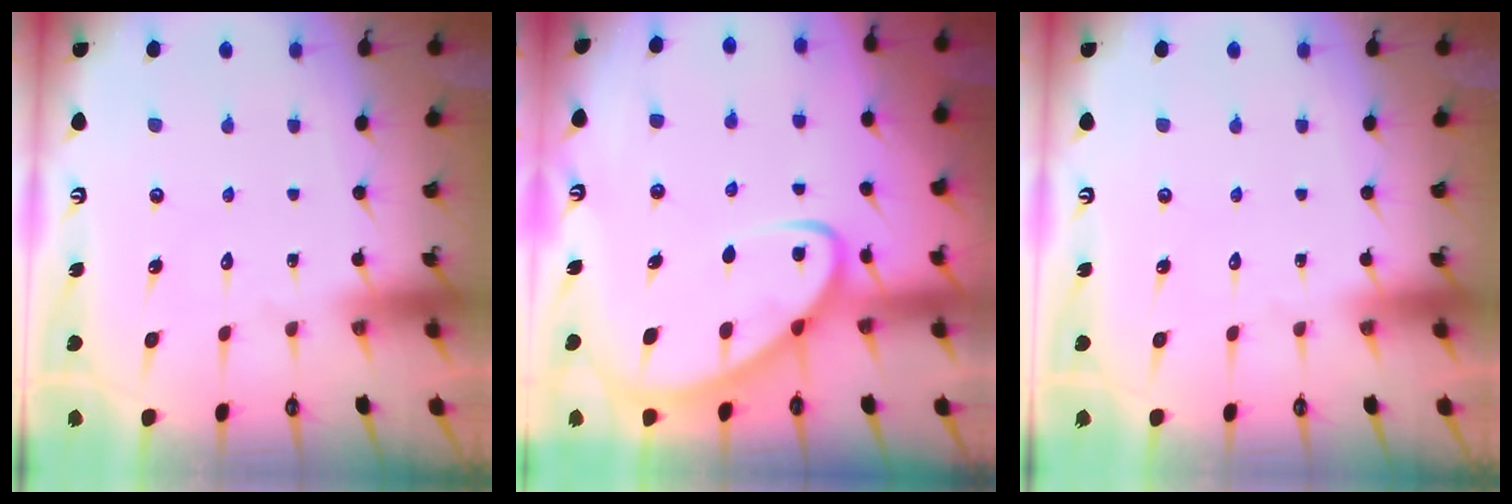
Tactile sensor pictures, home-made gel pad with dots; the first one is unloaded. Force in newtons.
{"total": 5.7, "press": 5.7, "slide": 0.7}
{"total": 0.0}